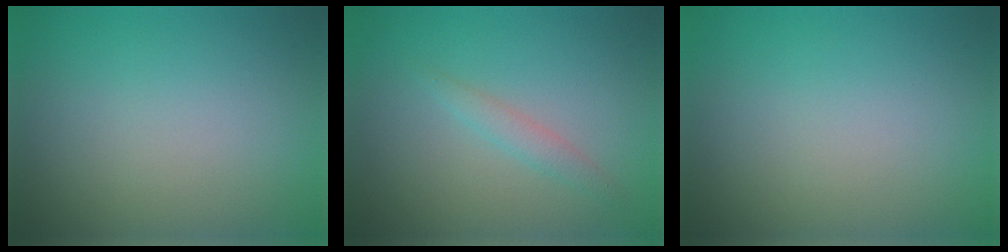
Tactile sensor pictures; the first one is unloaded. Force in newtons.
{"total": 1.4, "press": 1.4, "slide": 0.1}
{"total": 0.0}